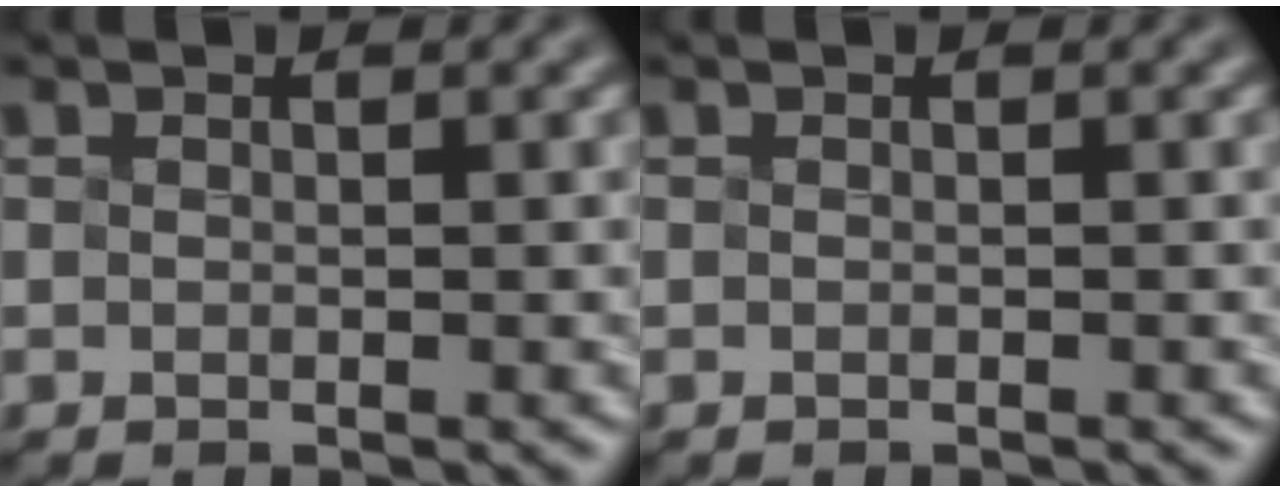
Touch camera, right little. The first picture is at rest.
{"total": 0.6, "force": [-0.6, 0.0, 0.2], "torque": [0.005, -0.009, -0.013]}